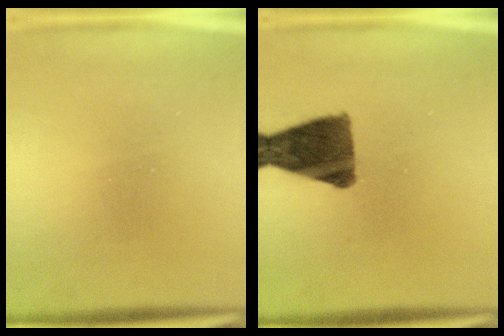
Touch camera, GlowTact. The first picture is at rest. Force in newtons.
{"total": 10.8}